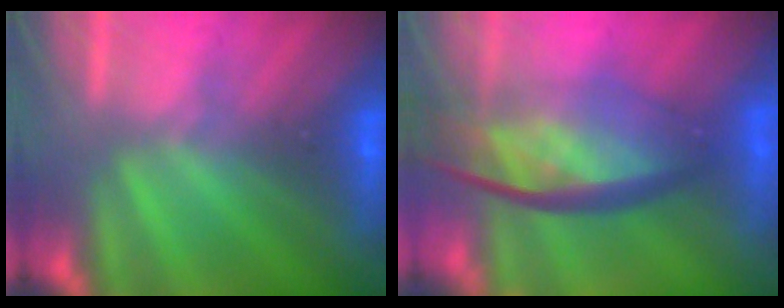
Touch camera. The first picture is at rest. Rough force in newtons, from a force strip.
{"total": 7.5}